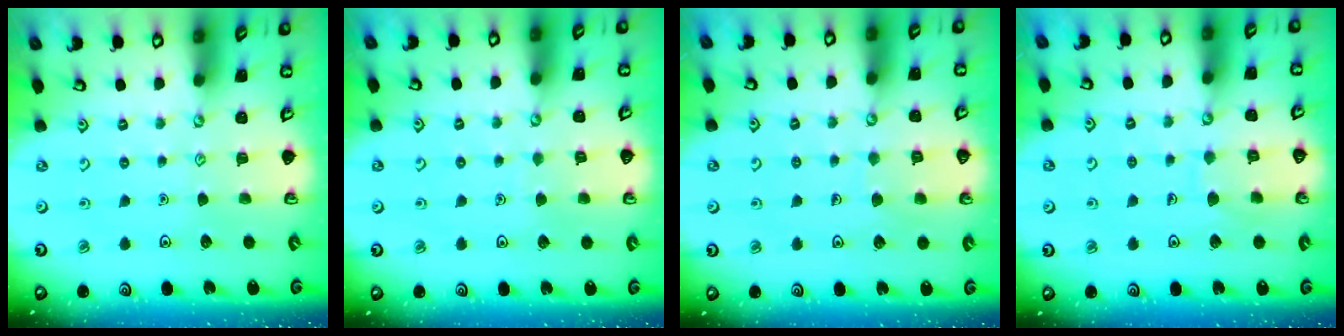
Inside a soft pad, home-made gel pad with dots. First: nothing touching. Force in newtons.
{"total": 2.9, "press": 2.9, "slide": 0.3}
{"total": 6.6, "press": 6.6, "slide": 0.4}
{"total": 6.5, "press": 6.5, "slide": 0.6}